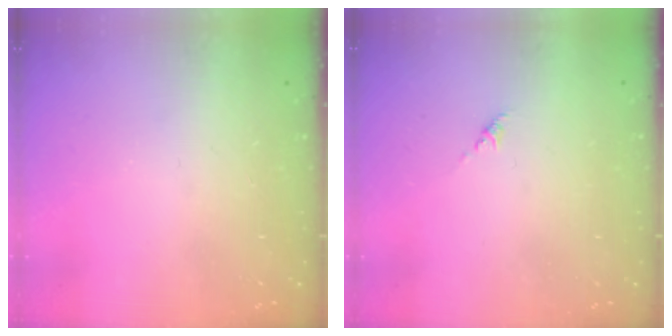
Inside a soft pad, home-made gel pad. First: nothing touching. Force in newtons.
{"total": 0.6, "press": 0.4, "slide": 0.4}